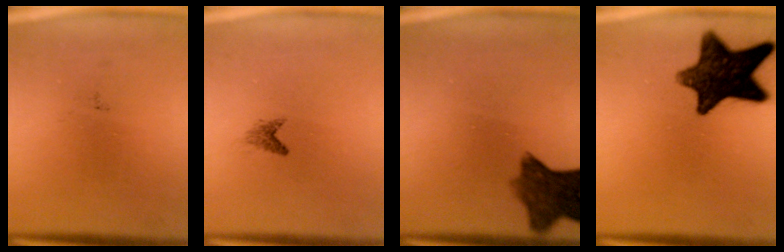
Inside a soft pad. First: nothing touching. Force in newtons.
{"total": 1.0}
{"total": 8.1}
{"total": 13.3}